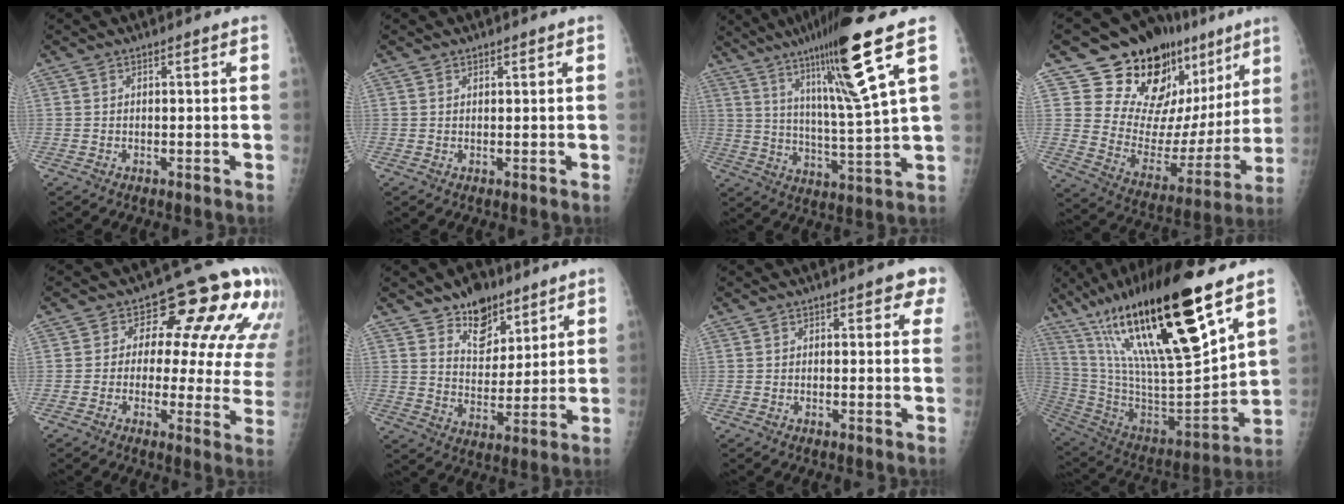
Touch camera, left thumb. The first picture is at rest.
{"total": 0.8, "force": [0.5, 0.6, -0.1], "torque": [0.016, -0.001, 0.003]}
{"total": 16.5, "force": [8.8, -0.3, 13.9], "torque": [-0.225, -0.046, 0.149]}
{"total": 24.7, "force": [15.0, 13.9, 13.9], "torque": [-0.146, -0.063, 0.236]}
{"total": 17.3, "force": [7.2, 9.2, 12.7], "torque": [-0.101, -0.016, 0.065]}
{"total": 10.8, "force": [7.5, 6.6, 4.0], "torque": [-0.024, -0.046, 0.127]}
{"total": 3.2, "force": [1.8, 2.3, 1.3], "torque": [0.030, -0.003, 0.013]}
{"total": 31.2, "force": [18.1, 6.7, 24.5], "torque": [-0.431, -0.063, 0.326]}